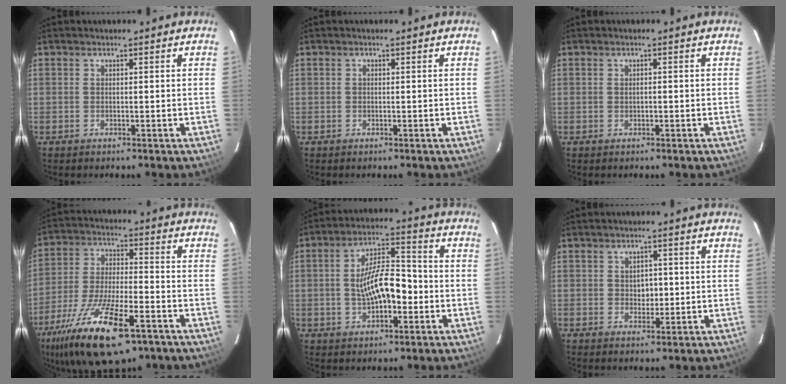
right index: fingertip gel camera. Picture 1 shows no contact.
{"total": 0.0}
{"total": 0.5, "force": [-0.2, 0.3, 0.4], "torque": [-0.006, 0.004, -0.004]}
{"total": 19.8, "force": [-11.8, 6.6, 14.4], "torque": [-0.284, -0.042, -0.207]}
{"total": 10.8, "force": [-1.8, 4.7, 9.6], "torque": [-0.177, 0.014, -0.025]}
{"total": 2.8, "force": [0.0, 2.3, 1.7], "torque": [-0.024, 0.005, 0.001]}